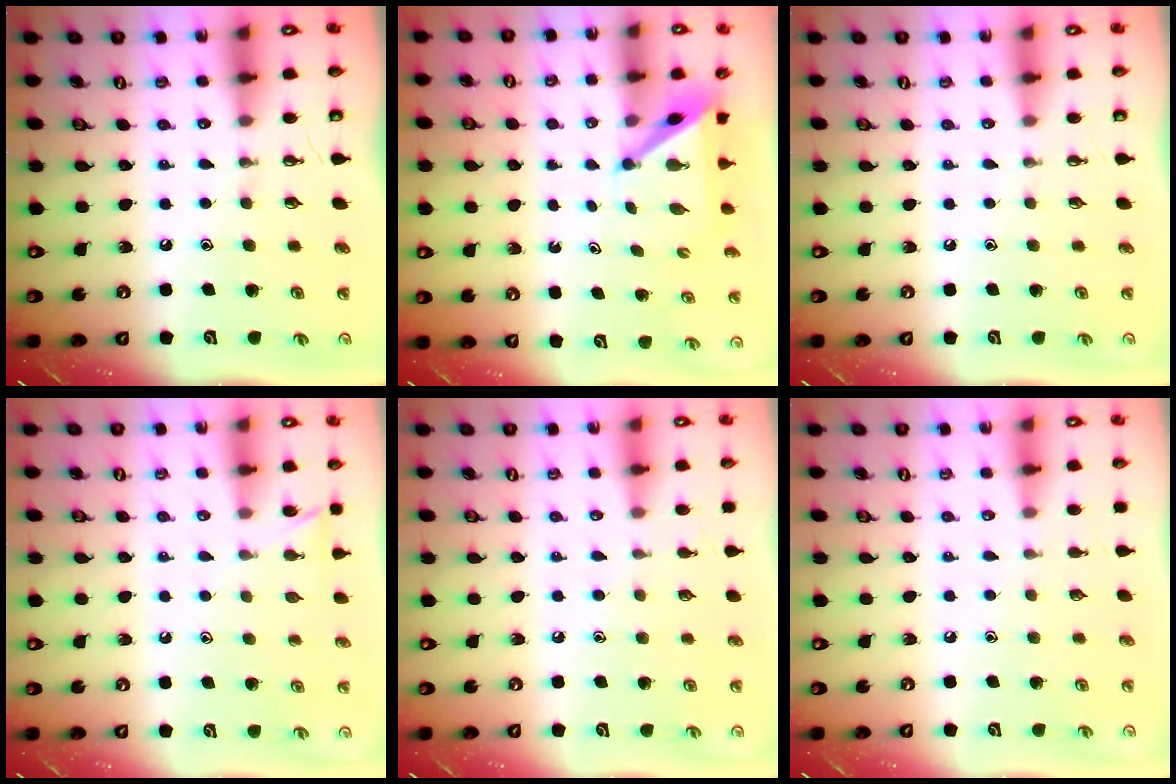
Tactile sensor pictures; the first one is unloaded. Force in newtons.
{"total": 4.4, "press": 4.4, "slide": 0.4}
{"total": 0.0}
{"total": 5.4, "press": 5.4, "slide": 0.6}
{"total": 4.8, "press": 4.8, "slide": 0.6}
{"total": 2.6, "press": 2.5, "slide": 0.3}